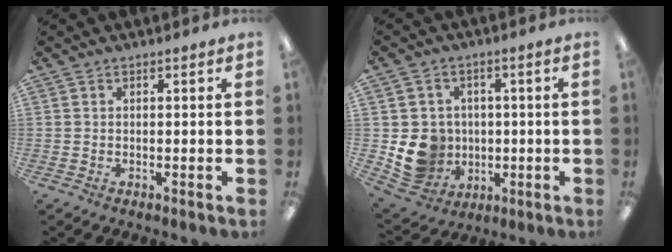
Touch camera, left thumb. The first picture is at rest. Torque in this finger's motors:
{"motor_torque": [-0.37, 1.03, 0.25, -0.25, 0.04]}